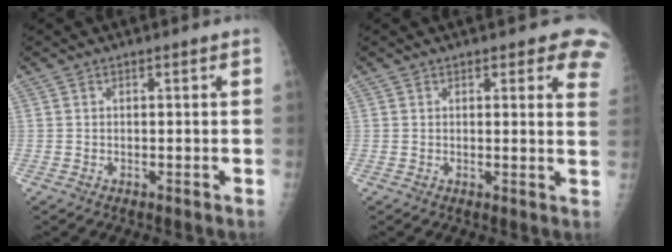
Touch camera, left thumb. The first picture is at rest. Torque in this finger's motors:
{"motor_torque": [0.10, 0.19, 0.01, -0.16, 0.04]}